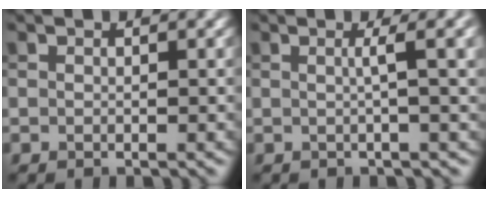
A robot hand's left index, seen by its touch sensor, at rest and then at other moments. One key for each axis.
{"total": 4.0, "fx": 0.6, "fy": 0.9, "fz": 3.8, "tx": -0.040, "ty": 0.011, "tz": 0.003}